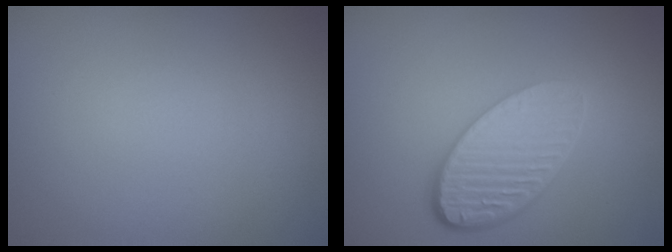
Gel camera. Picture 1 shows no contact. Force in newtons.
{"total": 5.3, "press": 3.9, "slide": 3.6}